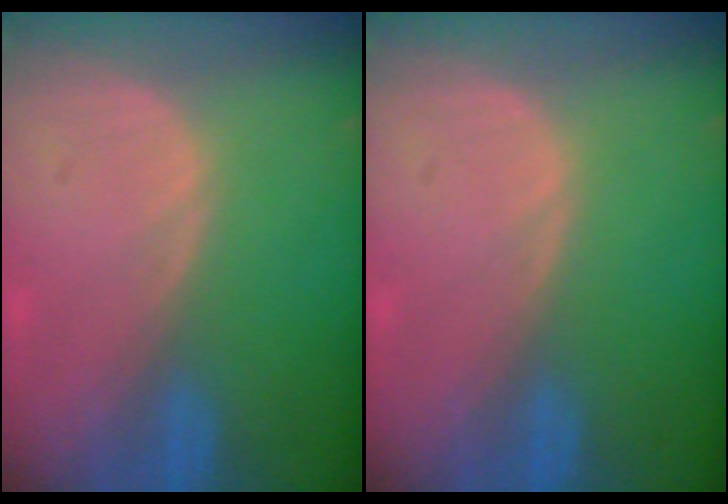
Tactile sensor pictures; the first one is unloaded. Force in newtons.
{"total": 0.0}